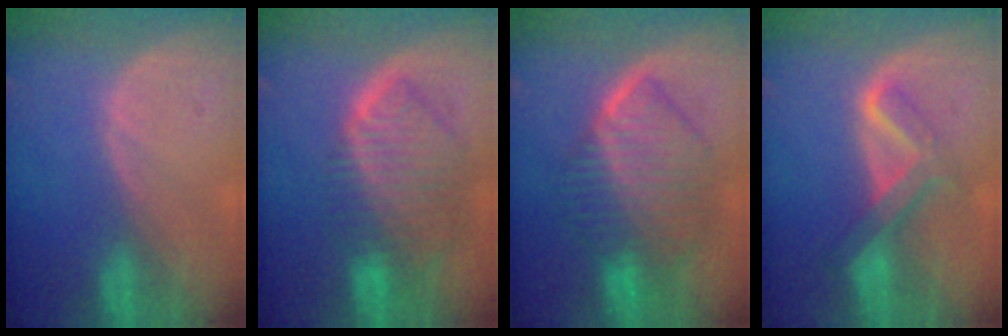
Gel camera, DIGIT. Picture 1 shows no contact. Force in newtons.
{"total": 10.0, "press": 8.5, "slide": 5.2}
{"total": 10.5, "press": 10.4, "slide": 1.0}
{"total": 6.7, "press": 5.6, "slide": 3.6}